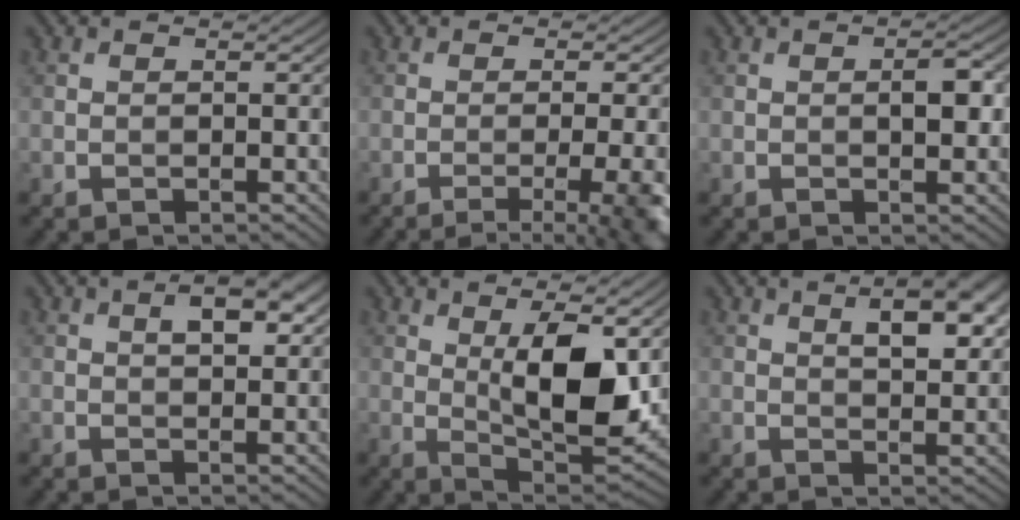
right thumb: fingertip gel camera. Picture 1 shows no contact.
{"total": 8.5, "force": [-3.3, 2.3, 7.5], "torque": [-0.082, -0.001, -0.037]}
{"total": 2.6, "force": [0.2, 1.0, 2.4], "torque": [-0.035, 0.001, -0.001]}
{"total": 4.8, "force": [1.9, 2.1, 3.8], "torque": [-0.061, 0.005, 0.028]}
{"total": 11.3, "force": [2.0, 4.4, 10.2], "torque": [-0.171, -0.010, 0.038]}
{"total": 7.6, "force": [3.2, 3.2, 6.2], "torque": [-0.086, 0.010, 0.045]}